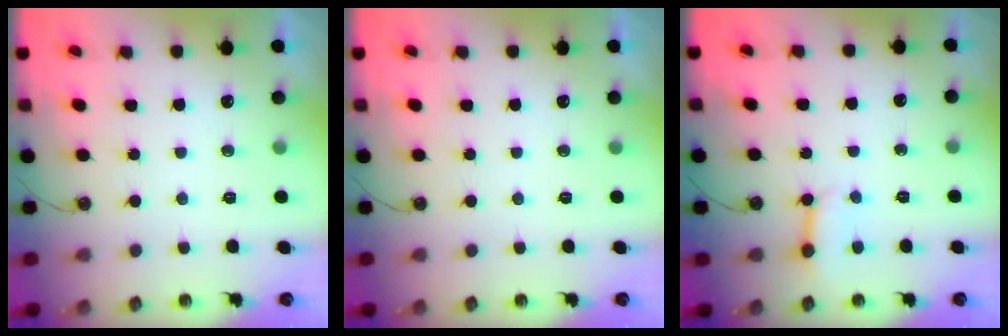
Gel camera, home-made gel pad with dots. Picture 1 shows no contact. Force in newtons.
{"total": 0.0}
{"total": 3.0, "press": 2.9, "slide": 0.6}